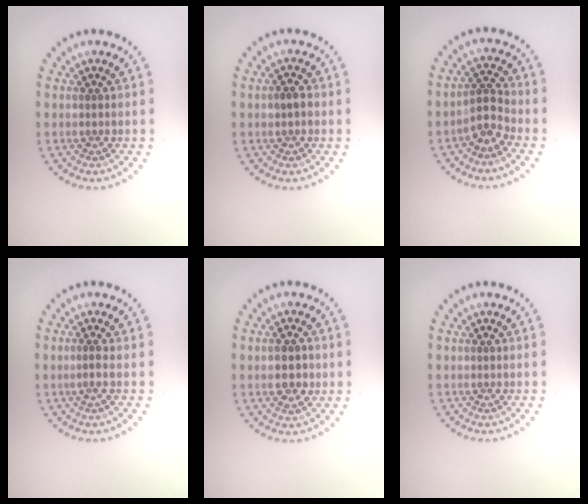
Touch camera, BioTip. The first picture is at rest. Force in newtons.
{"total": 1.5, "press": 1.5, "slide": 0.2}
{"total": 2.4, "press": 1.8, "slide": 1.6}
{"total": 0.6, "press": 0.3, "slide": 0.5}
{"total": 2.8, "press": 2.8, "slide": 0.1}
{"total": 0.0}